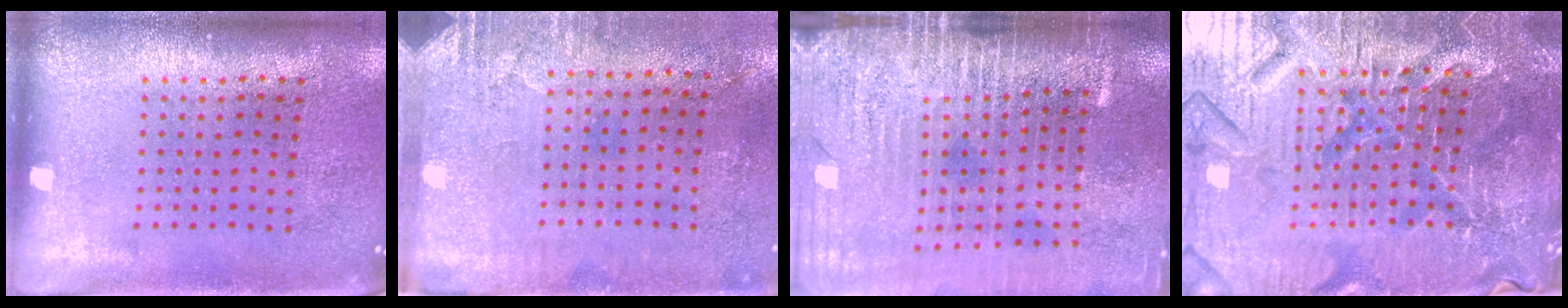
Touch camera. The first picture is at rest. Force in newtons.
{"total": 2.8, "press": 2.4, "slide": 1.6}
{"total": 4.0, "press": 3.4, "slide": 2.2}
{"total": 5.6, "press": 5.3, "slide": 1.7}